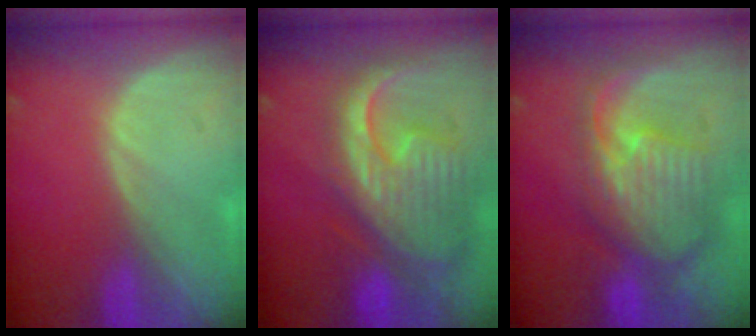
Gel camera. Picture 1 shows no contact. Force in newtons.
{"total": 12.8, "press": 10.9, "slide": 6.6}
{"total": 10.6, "press": 9.5, "slide": 4.7}